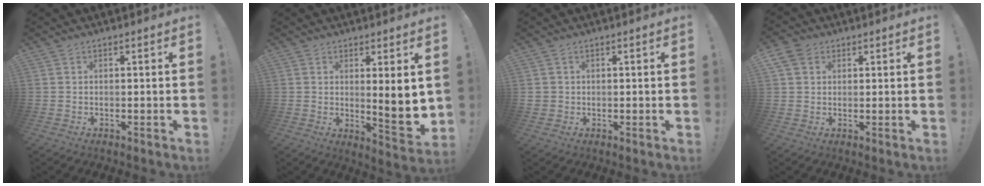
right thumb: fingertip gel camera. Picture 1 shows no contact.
{"total": 8.5, "force": [2.4, 1.3, 8.1], "torque": [-0.097, -0.036, 0.040]}
{"total": 1.9, "force": [0.6, 1.7, 0.4], "torque": [-0.003, -0.001, 0.012]}
{"total": 5.8, "force": [2.8, 4.5, 2.5], "torque": [-0.042, -0.004, 0.056]}